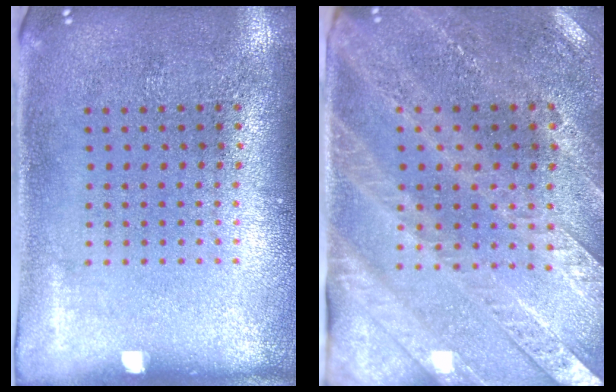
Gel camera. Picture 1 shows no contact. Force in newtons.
{"total": 2.9, "press": 2.7, "slide": 1.2}